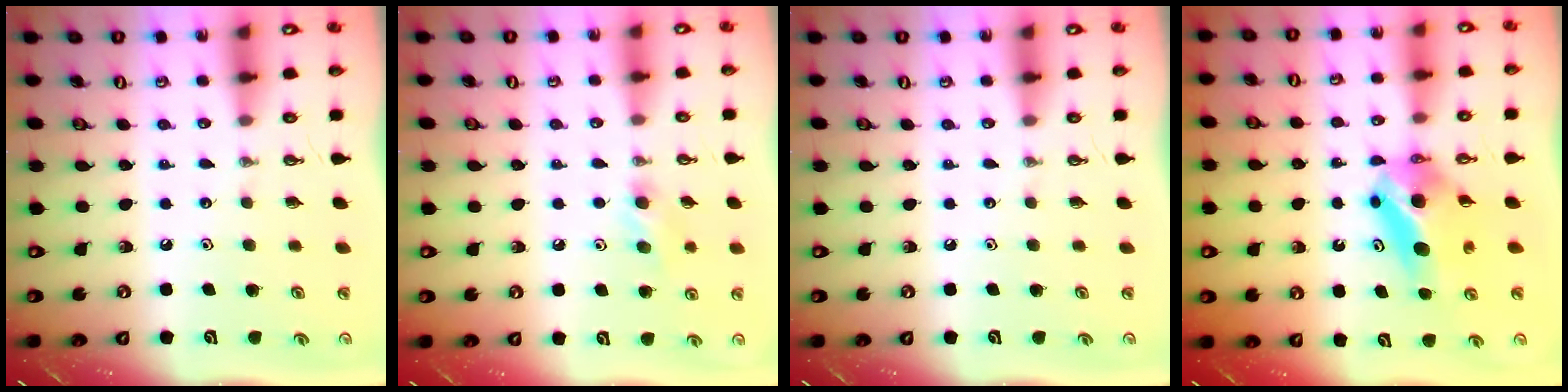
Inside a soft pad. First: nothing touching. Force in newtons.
{"total": 8.6, "press": 5.2, "slide": 6.9}
{"total": 0.0}
{"total": 6.5, "press": 6.2, "slide": 2.0}